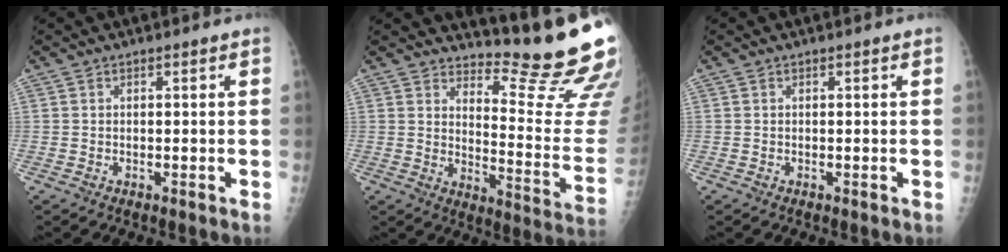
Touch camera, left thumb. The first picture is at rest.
{"total": 17.1, "force": [16.0, 0.4, 5.8], "torque": [-0.058, -0.206, 0.206]}
{"total": 0.0}